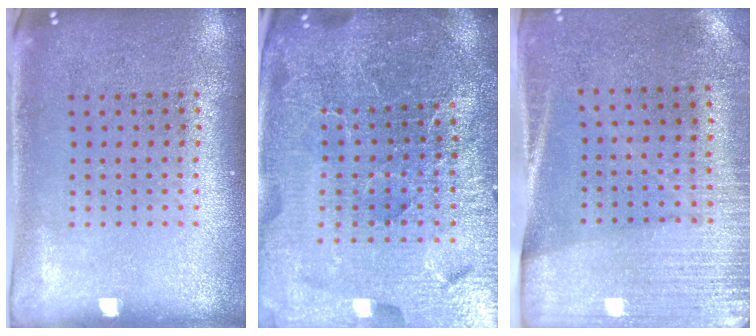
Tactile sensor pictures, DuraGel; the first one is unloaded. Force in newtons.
{"total": 6.2, "press": 5.5, "slide": 2.8}
{"total": 2.9, "press": 2.6, "slide": 1.3}